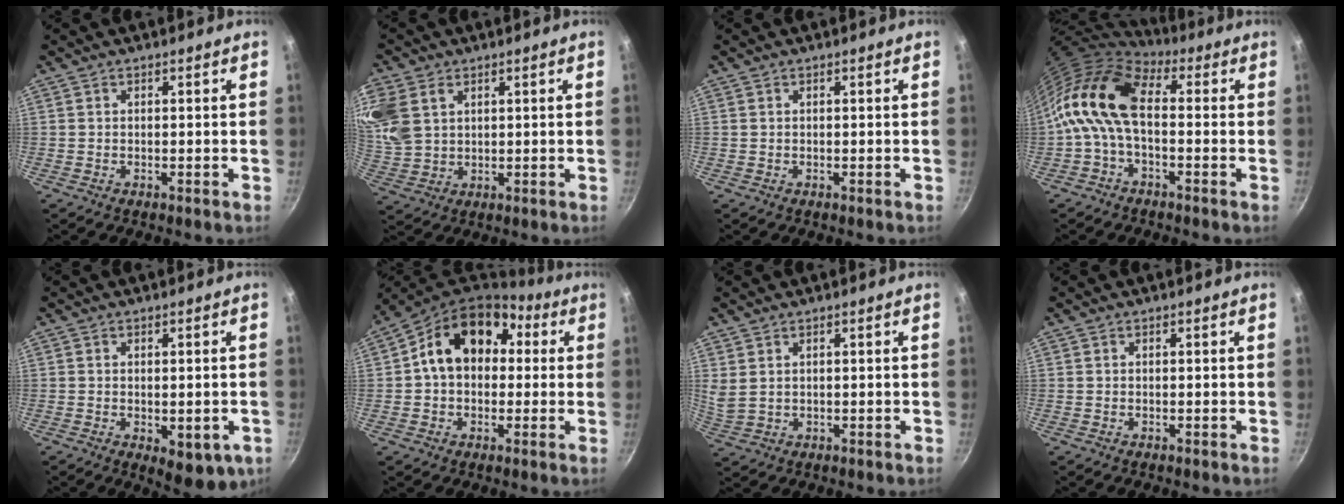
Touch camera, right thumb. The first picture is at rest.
{"total": 12.5, "force": [4.6, 9.2, 7.2], "torque": [-0.160, 0.002, 0.098]}
{"total": 0.0}
{"total": 12.2, "force": [0.0, 6.9, 10.1], "torque": [-0.190, 0.026, -0.018]}
{"total": 7.7, "force": [-2.3, 3.7, 6.4], "torque": [-0.069, -0.006, -0.021]}
{"total": 14.7, "force": [2.7, 11.1, 9.3], "torque": [-0.114, 0.035, 0.026]}
{"total": 3.2, "force": [1.6, 2.0, 2.0], "torque": [-0.036, -0.010, 0.038]}
{"total": 0.0}